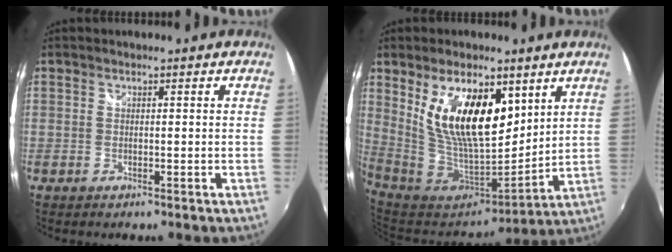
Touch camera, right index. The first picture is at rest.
{"total": 16.8, "force": [6.5, 7.9, 13.4], "torque": [-0.246, -0.002, 0.130]}